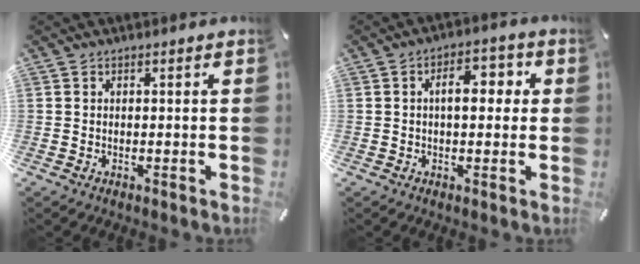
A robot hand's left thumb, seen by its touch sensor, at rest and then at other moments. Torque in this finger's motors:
{"motor_torque": [0.18, 0.18, 0.60, 0.05, 0.01]}